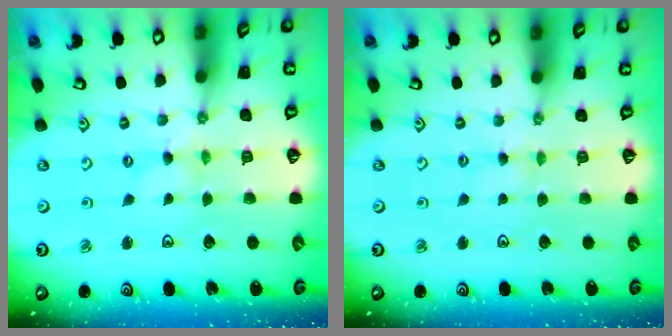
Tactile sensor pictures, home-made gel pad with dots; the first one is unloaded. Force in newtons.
{"total": 1.5, "press": 1.4, "slide": 0.3}